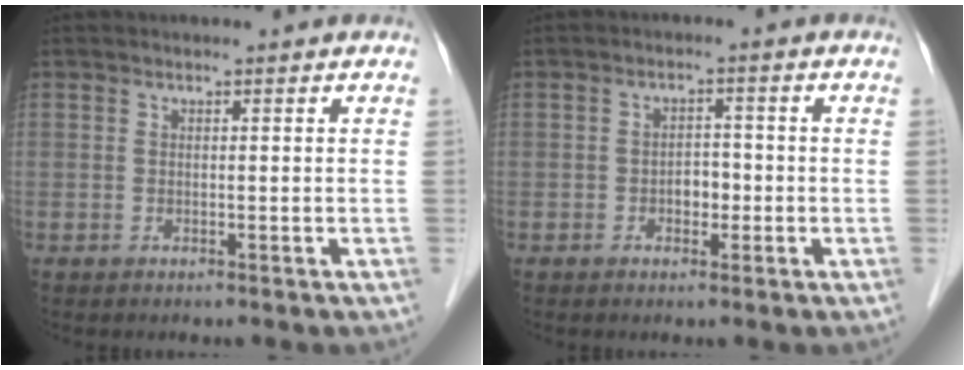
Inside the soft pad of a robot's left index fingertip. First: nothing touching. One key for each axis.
{"total": 2.6, "fx": -0.9, "fy": 1.7, "fz": 1.8, "tx": -0.025, "ty": 0.007, "tz": -0.014}